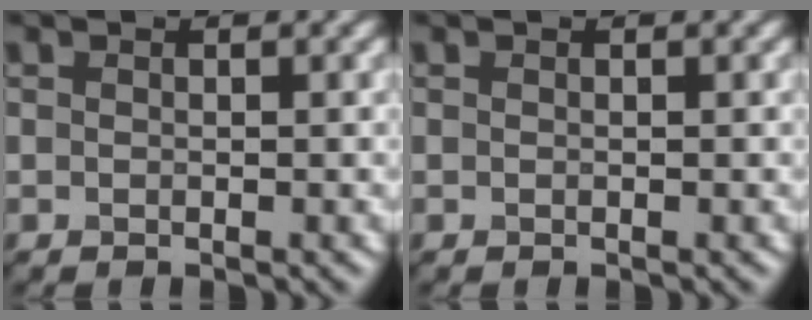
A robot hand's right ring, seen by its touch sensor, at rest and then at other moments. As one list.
[{"total": 0.0}]